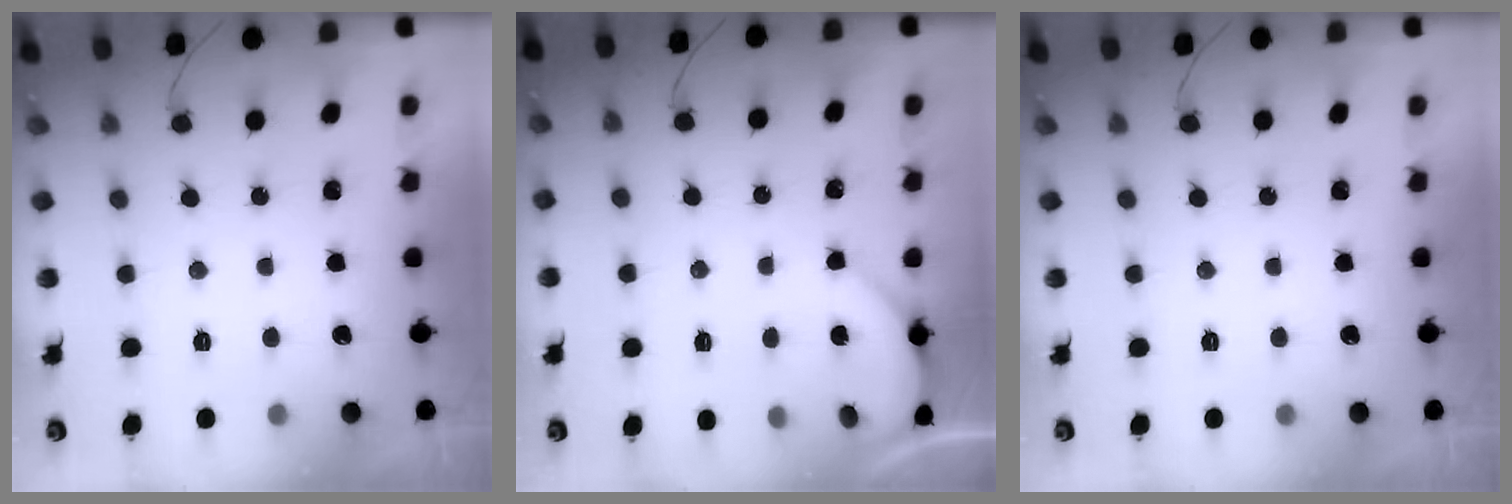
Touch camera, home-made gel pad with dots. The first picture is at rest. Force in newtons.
{"total": 2.2, "press": 2.2, "slide": 0.3}
{"total": 0.0}